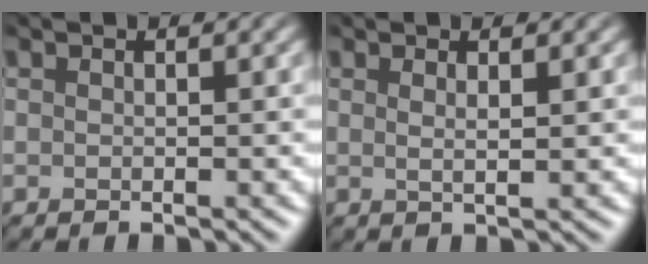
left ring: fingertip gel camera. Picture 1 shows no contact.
{"total": 1.5, "force": [0.7, 0.4, 1.3], "torque": [-0.017, 0.002, 0.003]}